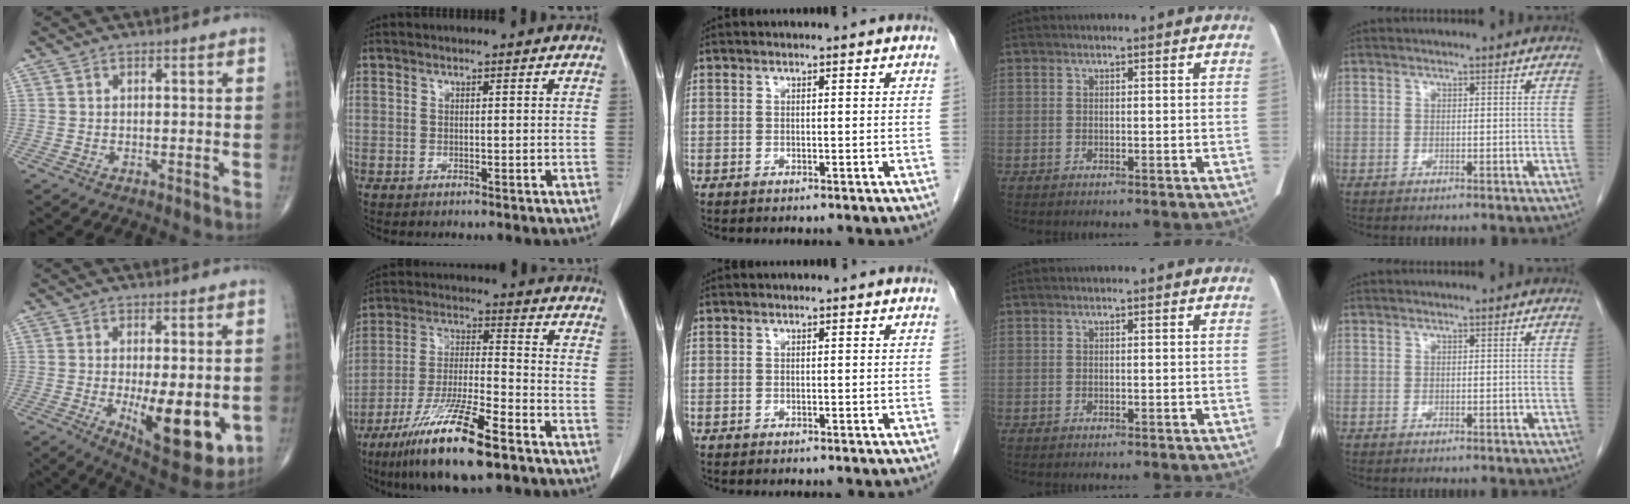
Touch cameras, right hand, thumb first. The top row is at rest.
{"thumb": {"total": 15.6, "force": [-3.1, 5.8, 14.1], "torque": [-0.189, -0.030, -0.028]}, "index": {"total": 16.1, "force": [-10.2, 2.0, 12.4], "torque": [-0.249, -0.039, -0.187]}}